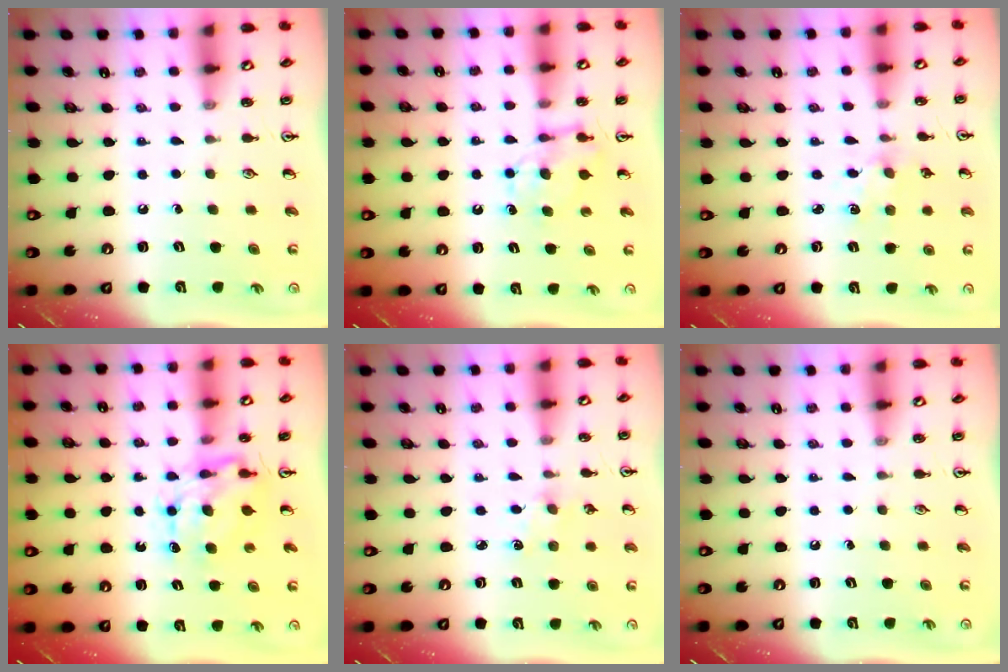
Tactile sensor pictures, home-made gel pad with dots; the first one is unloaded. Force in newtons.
{"total": 6.4, "press": 6.4, "slide": 0.3}
{"total": 2.3, "press": 2.3, "slide": 0.3}
{"total": 8.0, "press": 8.0, "slide": 0.6}
{"total": 1.5, "press": 1.4, "slide": 0.2}
{"total": 0.0}